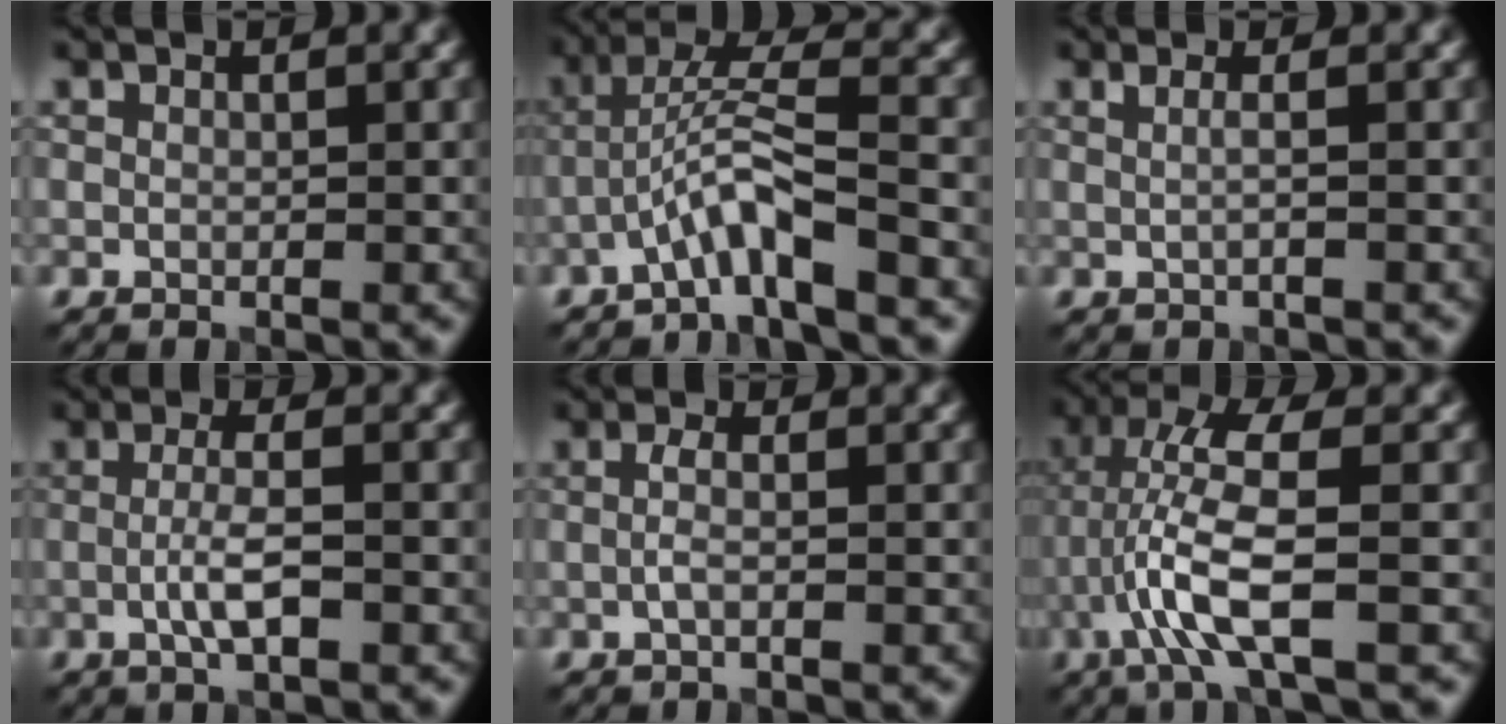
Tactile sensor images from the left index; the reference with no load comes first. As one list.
[{"total": 4.9, "force": [-2.8, 0.5, 4.0], "torque": [-0.077, 0.020, -0.058]}, {"total": 1.9, "force": [0.3, 0.8, 1.7], "torque": [-0.019, -0.003, -0.014]}, {"total": 3.0, "force": [-0.6, 0.6, 2.9], "torque": [-0.056, 0.001, -0.016]}, {"total": 1.5, "force": [-0.2, 0.4, 1.4], "torque": [-0.033, 0.002, -0.007]}, {"total": 6.9, "force": [-1.5, 1.1, 6.6], "torque": [-0.142, 0.016, -0.034]}]